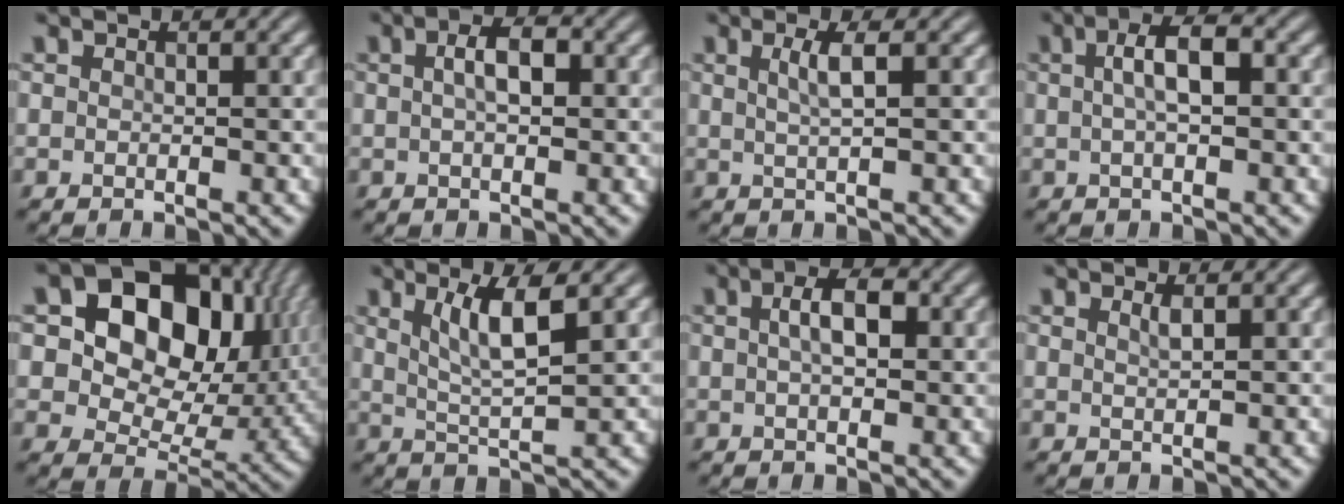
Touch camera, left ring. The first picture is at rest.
{"total": 2.9, "force": [0.5, 1.2, 2.6], "torque": [-0.044, 0.006, 0.005]}
{"total": 2.3, "force": [0.6, 0.6, 2.1], "torque": [-0.037, 0.002, 0.007]}
{"total": 3.7, "force": [0.6, 1.1, 3.5], "torque": [-0.064, 0.009, 0.007]}
{"total": 15.8, "force": [4.9, 10.6, 10.6], "torque": [-0.159, 0.022, 0.085]}
{"total": 4.6, "force": [1.8, 1.0, 4.1], "torque": [-0.078, -0.004, 0.036]}
{"total": 3.3, "force": [0.7, 1.5, 2.9], "torque": [-0.050, 0.008, 0.008]}
{"total": 0.9, "force": [0.5, 0.2, 0.7], "torque": [-0.008, 0.000, 0.008]}